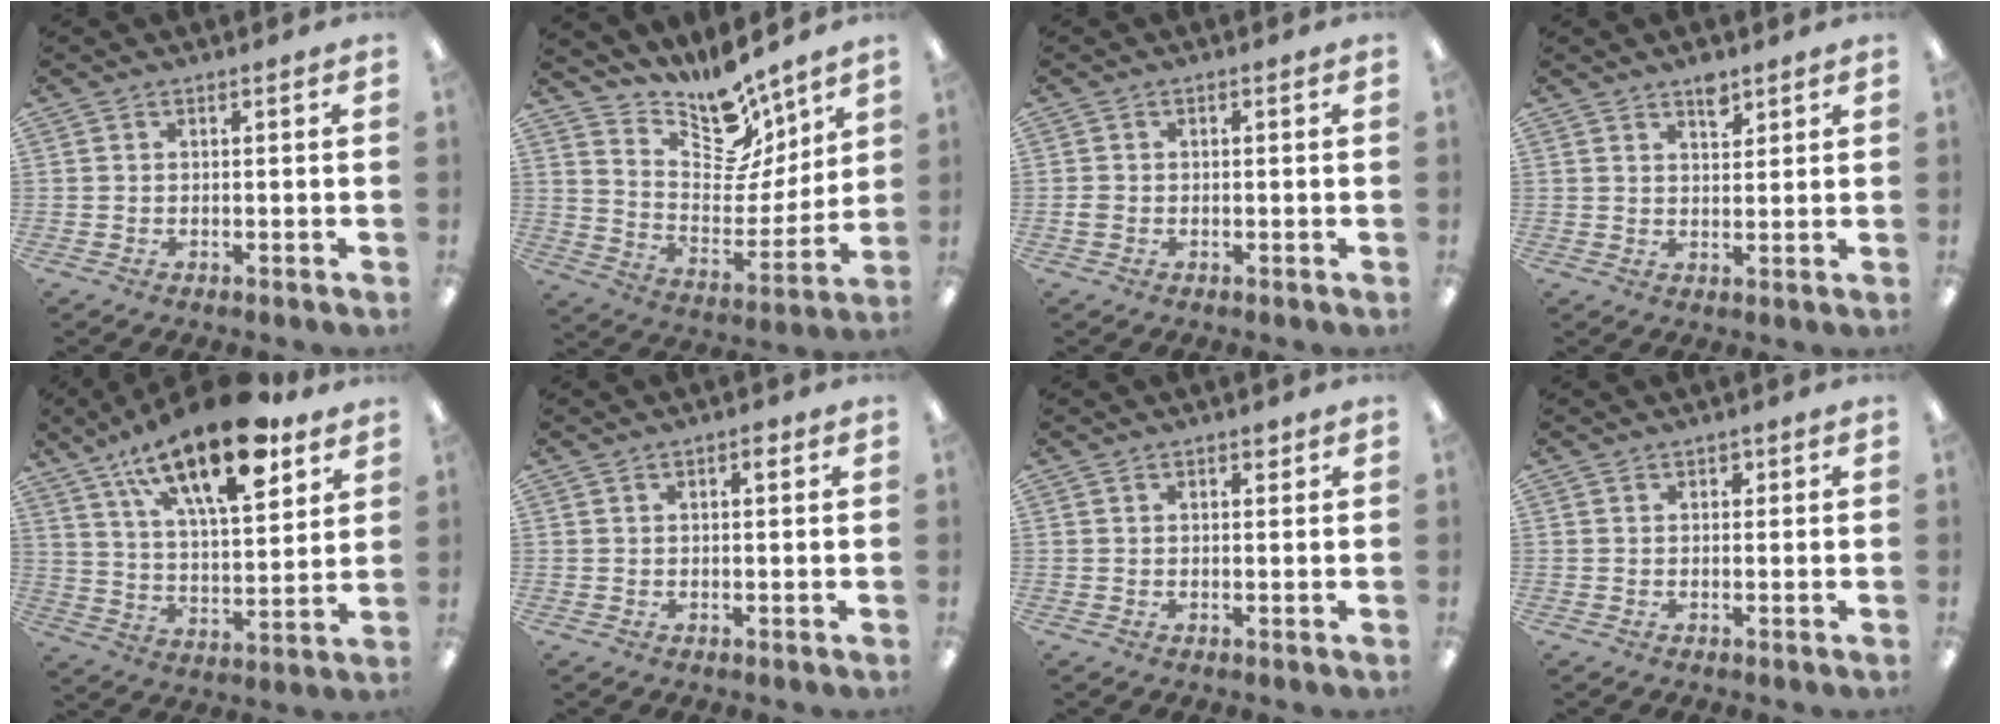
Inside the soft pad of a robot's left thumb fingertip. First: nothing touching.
{"total": 13.5, "force": [11.3, 5.8, 4.4], "torque": [-0.067, -0.110, 0.201]}
{"total": 1.4, "force": [-0.3, 1.1, 0.8], "torque": [-0.014, 0.003, -0.006]}
{"total": 4.2, "force": [3.1, 2.0, 2.0], "torque": [-0.013, -0.019, 0.050]}
{"total": 22.5, "force": [14.3, 8.6, 15.1], "torque": [-0.237, -0.074, 0.238]}
{"total": 2.3, "force": [1.1, 1.0, 1.7], "torque": [-0.020, -0.001, 0.014]}
{"total": 1.7, "force": [1.1, 1.0, 0.9], "torque": [-0.003, -0.003, 0.015]}
{"total": 1.3, "force": [0.8, 0.9, 0.4], "torque": [0.001, 0.000, 0.013]}